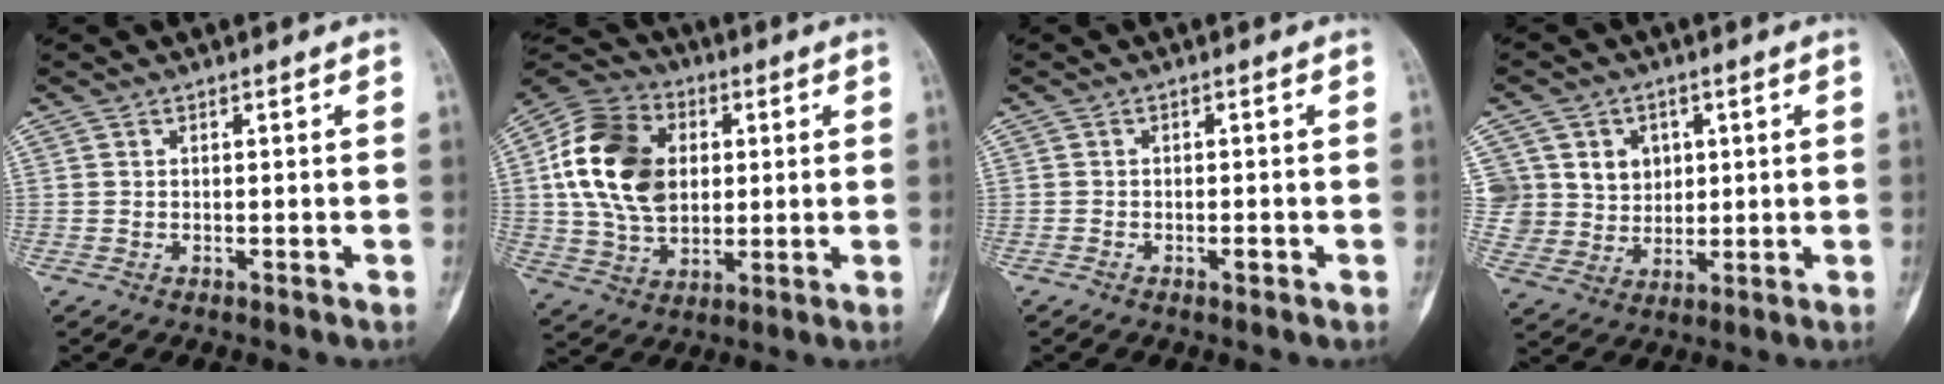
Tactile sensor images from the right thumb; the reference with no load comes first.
{"total": 18.2, "force": [2.6, 13.1, 12.3], "torque": [-0.210, 0.007, 0.043]}
{"total": 1.2, "force": [-0.6, 0.6, 0.8], "torque": [-0.012, 0.002, -0.011]}
{"total": 10.2, "force": [3.2, 9.3, 2.5], "torque": [-0.008, -0.006, 0.068]}